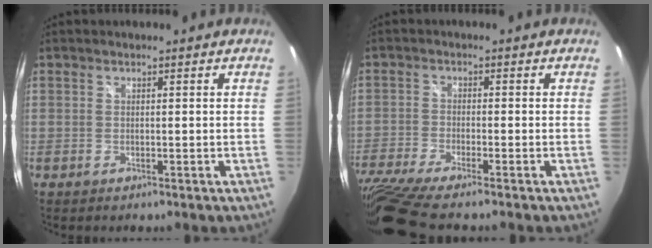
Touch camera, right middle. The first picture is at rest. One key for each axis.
{"total": 11.1, "fx": -9.3, "fy": 0.3, "fz": 6.1, "tx": -0.146, "ty": -0.050, "tz": -0.169}